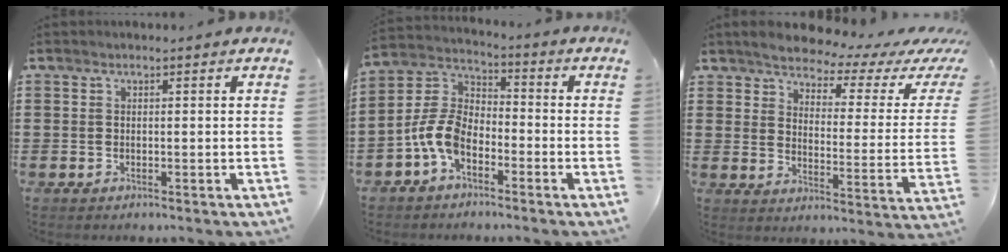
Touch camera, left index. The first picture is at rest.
{"total": 7.9, "force": [-4.3, 4.3, 5.1], "torque": [-0.149, -0.009, -0.097]}
{"total": 4.0, "force": [3.7, 0.4, 1.4], "torque": [-0.053, -0.030, 0.056]}